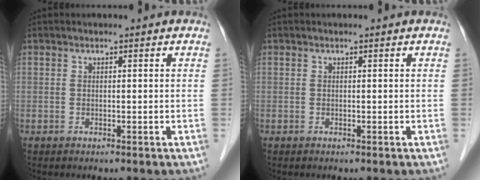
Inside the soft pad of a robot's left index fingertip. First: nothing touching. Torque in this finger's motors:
{"motor_torque": [-0.04, -0.03, -0.03, 0.00]}